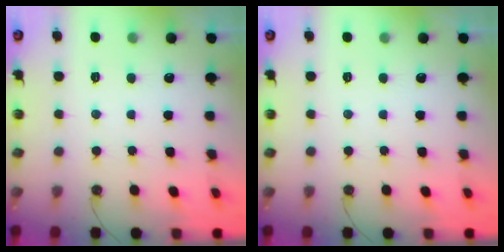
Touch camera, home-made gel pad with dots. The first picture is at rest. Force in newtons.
{"total": 0.0}